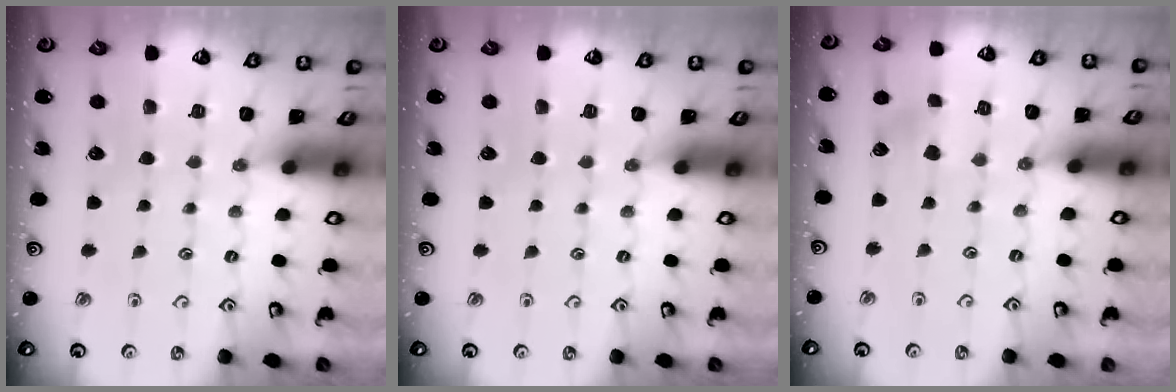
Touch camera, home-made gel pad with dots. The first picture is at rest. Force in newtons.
{"total": 0.0}
{"total": 3.3, "press": 3.2, "slide": 0.5}